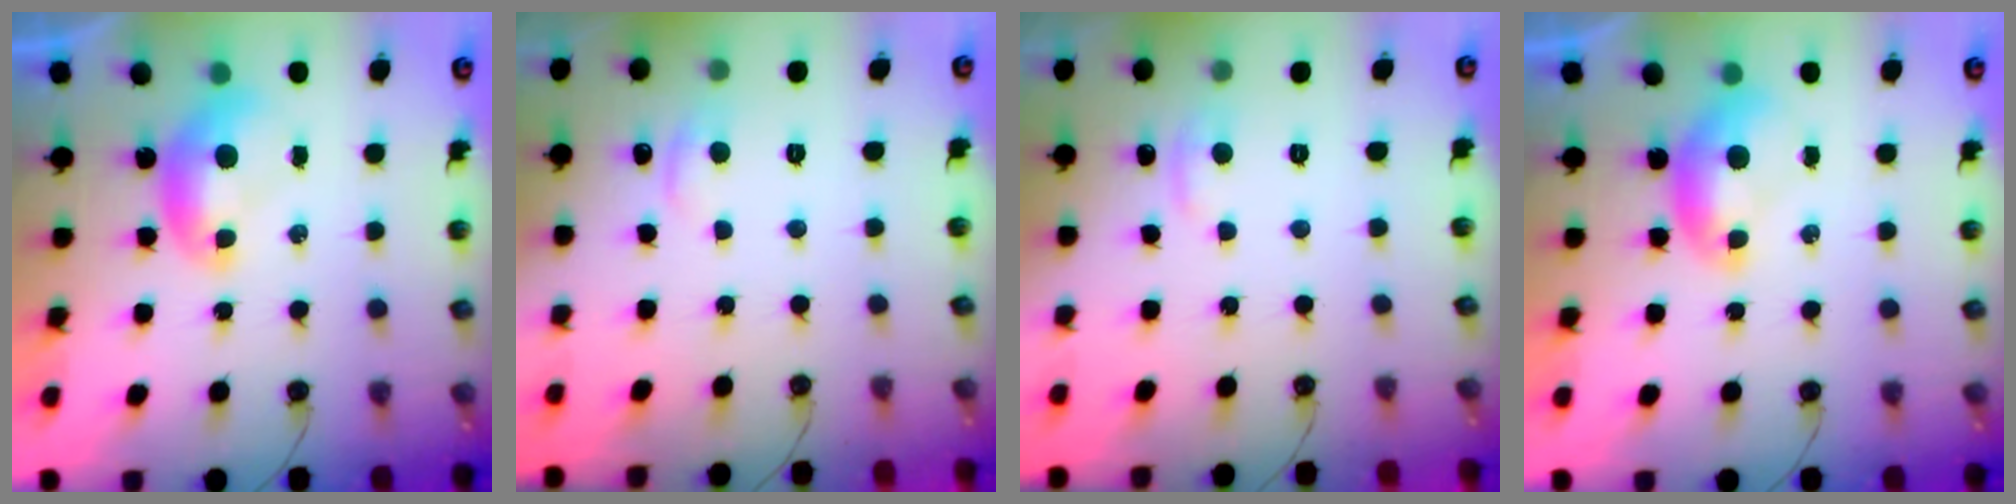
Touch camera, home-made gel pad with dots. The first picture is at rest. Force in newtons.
{"total": 1.4, "press": 1.0, "slide": 0.9}
{"total": 1.2, "press": 0.9, "slide": 0.7}
{"total": 0.0}